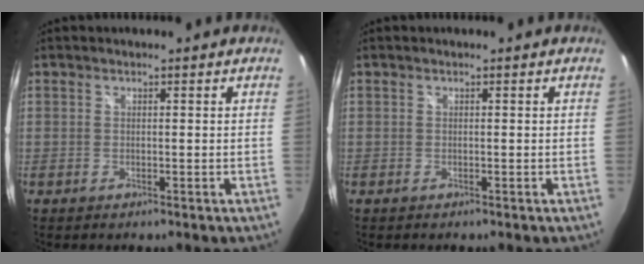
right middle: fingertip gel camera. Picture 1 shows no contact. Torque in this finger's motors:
{"motor_torque": [-0.40, 0.19, -0.01, 0.00]}